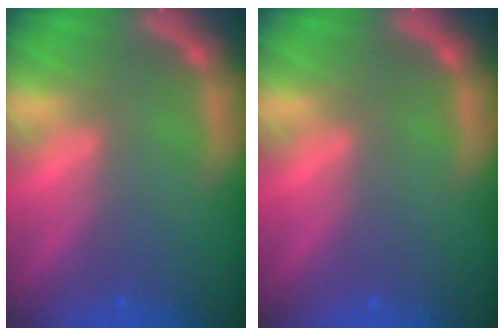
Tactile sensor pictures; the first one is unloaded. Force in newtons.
{"total": 0.0}